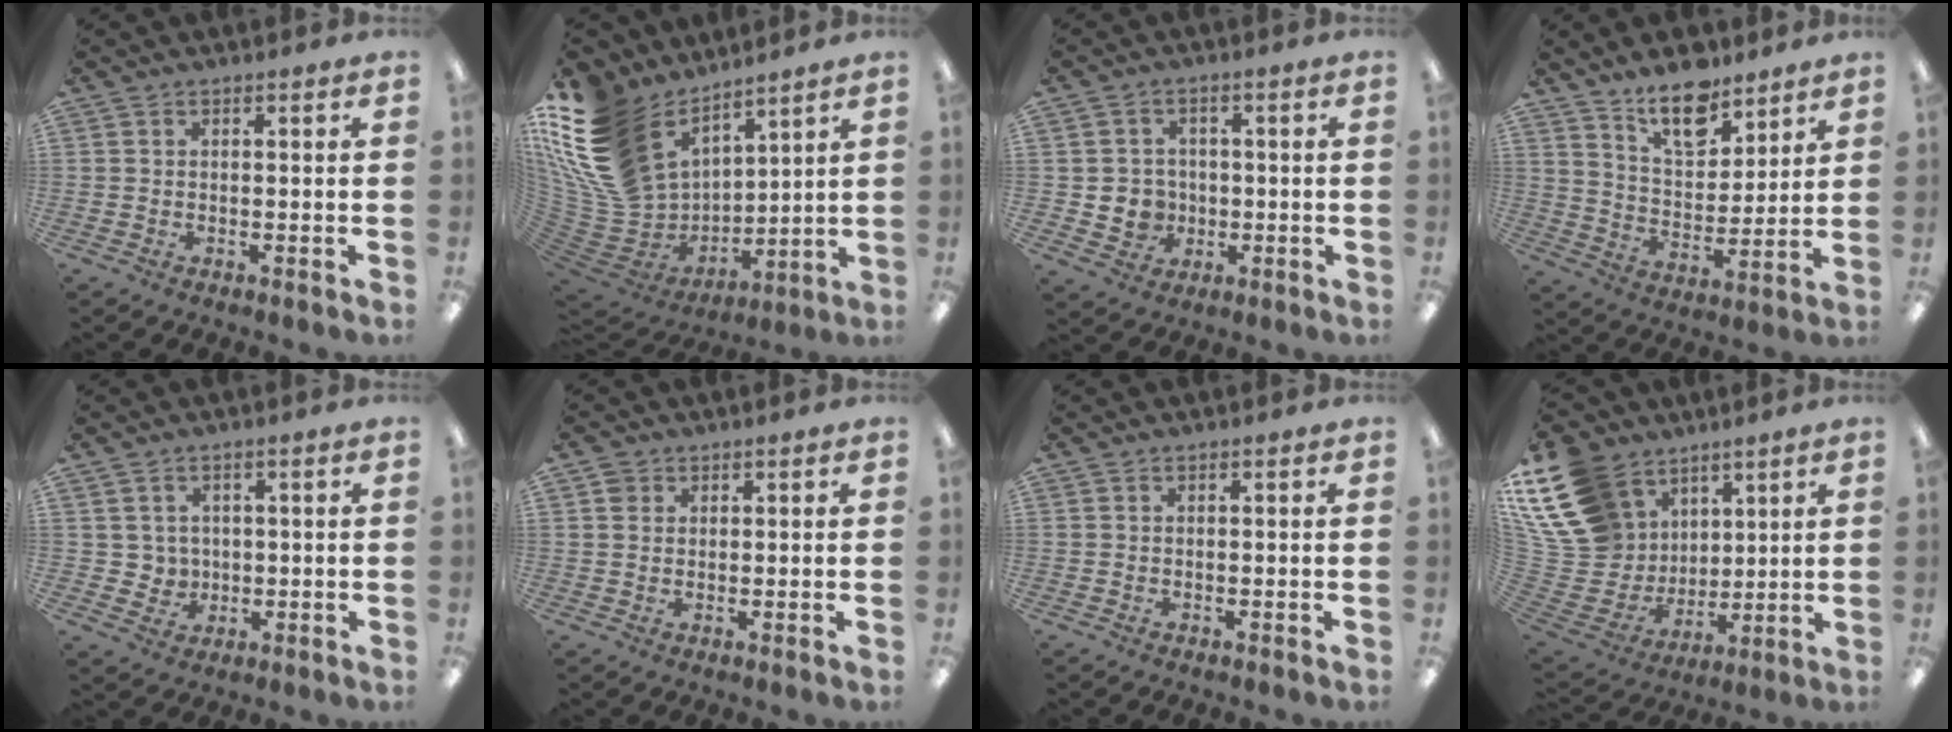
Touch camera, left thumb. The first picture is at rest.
{"total": 23.1, "force": [11.9, 15.2, 12.6], "torque": [-0.283, -0.075, 0.237]}
{"total": 5.5, "force": [-0.4, 5.4, 0.9], "torque": [-0.019, 0.010, -0.001]}
{"total": 13.8, "force": [10.4, 6.2, 6.5], "torque": [-0.091, -0.065, 0.186]}
{"total": 3.9, "force": [1.4, 3.6, -0.3], "torque": [0.004, -0.005, 0.024]}
{"total": 2.4, "force": [1.3, 2.0, 0.4], "torque": [-0.004, 0.001, 0.022]}
{"total": 0.0}
{"total": 21.6, "force": [11.0, 16.1, 9.2], "torque": [-0.228, -0.066, 0.225]}